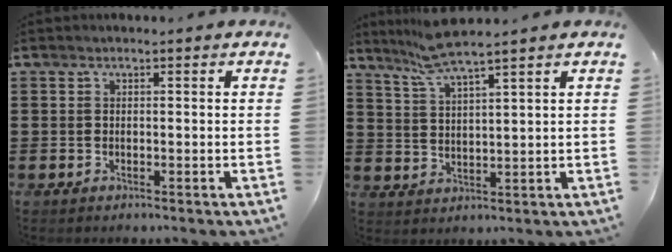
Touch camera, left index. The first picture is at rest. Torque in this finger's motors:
{"motor_torque": [1.82, -0.04, 0.27, 0.11]}